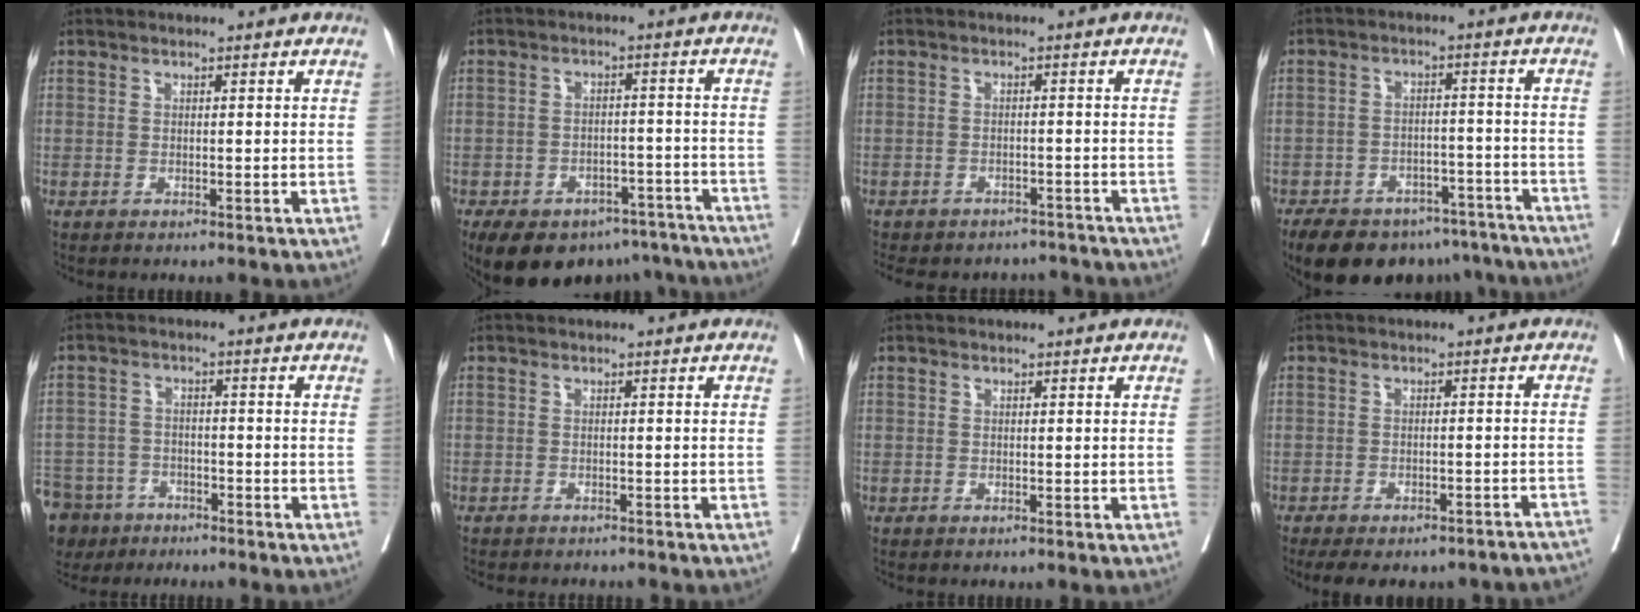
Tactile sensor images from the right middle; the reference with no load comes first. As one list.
[{"total": 18.0, "force": [-13.0, 10.2, 7.1], "torque": [-0.144, 0.010, -0.160]}, {"total": 12.7, "force": [-11.1, 5.5, 2.8], "torque": [-0.070, 0.010, -0.132]}, {"total": 17.8, "force": [-14.1, 8.3, 6.9], "torque": [-0.118, 0.008, -0.184]}, {"total": 14.2, "force": [-9.5, 9.7, 4.3], "torque": [-0.140, -0.006, -0.147]}, {"total": 6.3, "force": [-5.8, 1.8, 2.0], "torque": [-0.023, -0.001, -0.075]}, {"total": 0.0}, {"total": 16.8, "force": [-14.6, 5.3, 6.3], "torque": [-0.096, 0.012, -0.169]}]